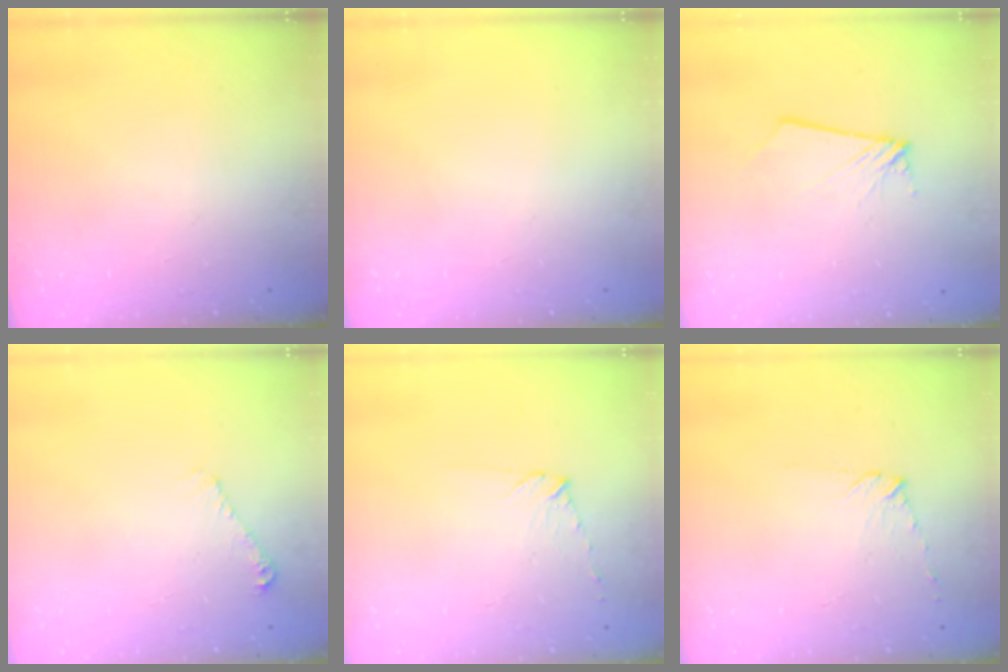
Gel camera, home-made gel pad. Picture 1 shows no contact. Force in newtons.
{"total": 0.0}
{"total": 2.8, "press": 2.8, "slide": 0.3}
{"total": 5.3, "press": 5.2, "slide": 0.8}
{"total": 5.3, "press": 5.3, "slide": 0.6}
{"total": 5.3, "press": 5.3, "slide": 0.6}